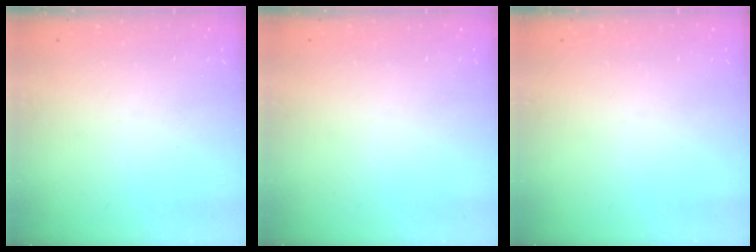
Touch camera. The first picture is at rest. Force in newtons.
{"total": 0.0}
{"total": 0.0}